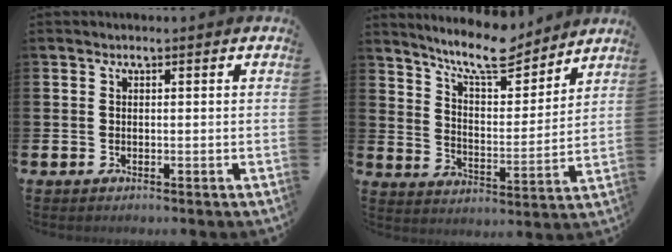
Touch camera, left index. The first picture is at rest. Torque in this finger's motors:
{"motor_torque": [1.06, -1.07, 0.87, 0.21]}